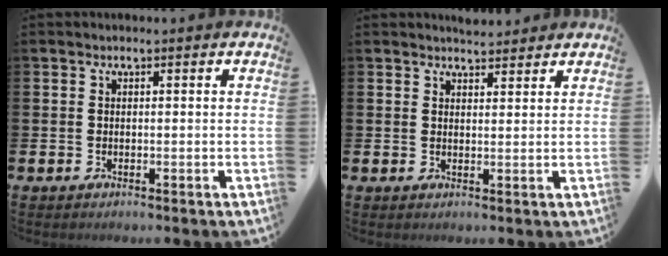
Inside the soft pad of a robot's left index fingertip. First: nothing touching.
{"total": 2.8, "force": [2.8, 0.5, -0.3], "torque": [0.010, -0.016, 0.049]}